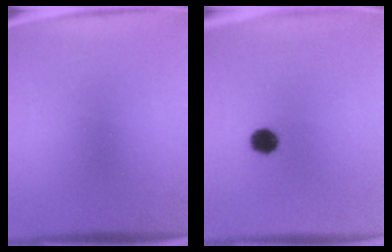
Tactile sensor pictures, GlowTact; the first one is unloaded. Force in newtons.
{"total": 5.1}